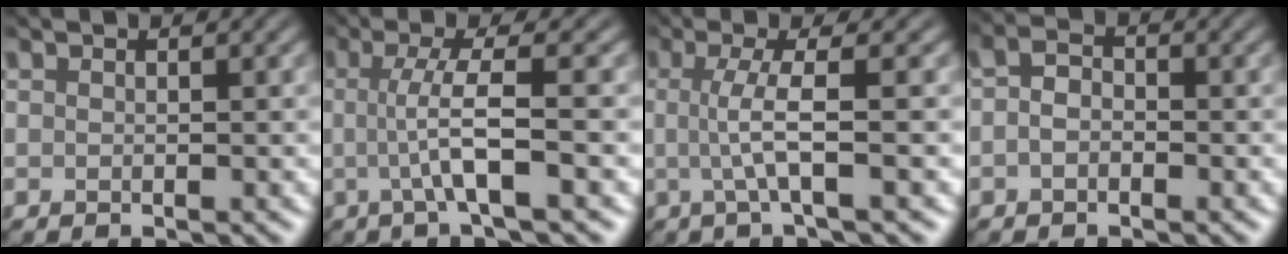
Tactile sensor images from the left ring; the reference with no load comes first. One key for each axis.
{"total": 4.7, "fx": -0.3, "fy": 0.8, "fz": 4.6, "tx": -0.080, "ty": 0.000, "tz": -0.010}
{"total": 3.9, "fx": 0.0, "fy": 0.7, "fz": 3.8, "tx": -0.067, "ty": 0.000, "tz": -0.006}
{"total": 1.9, "fx": -0.5, "fy": 1.3, "fz": 1.3, "tx": -0.026, "ty": 0.004, "tz": -0.016}